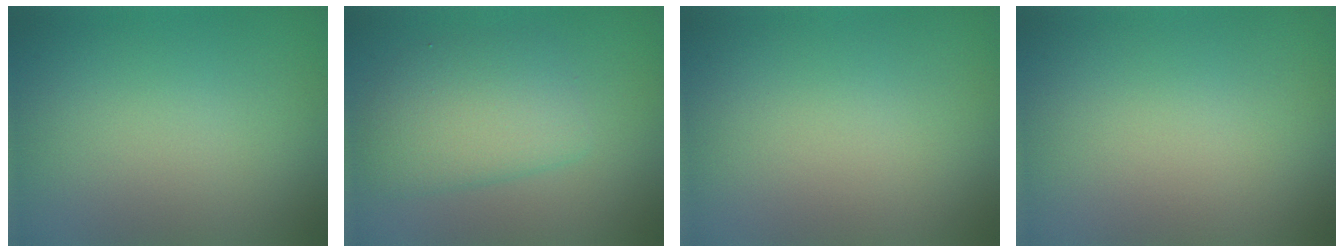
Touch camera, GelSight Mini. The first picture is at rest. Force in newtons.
{"total": 4.2, "press": 4.2, "slide": 0.0}
{"total": 0.0}
{"total": 0.0}